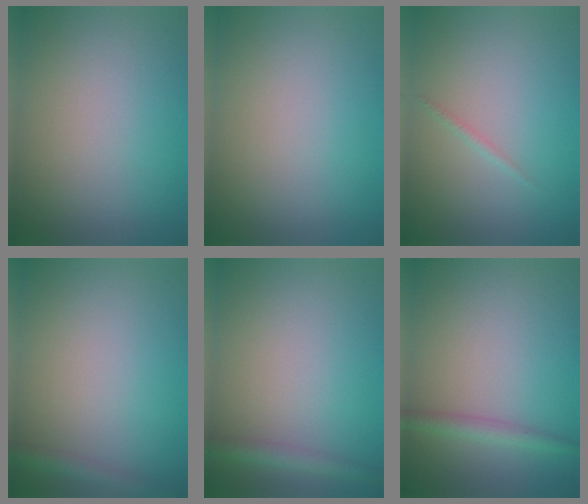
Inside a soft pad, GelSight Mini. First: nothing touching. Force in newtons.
{"total": 0.0}
{"total": 0.6, "press": 0.6, "slide": 0.0}
{"total": 1.8, "press": 1.8, "slide": 0.1}
{"total": 2.2, "press": 2.2, "slide": 0.1}
{"total": 2.0, "press": 2.0, "slide": 0.0}